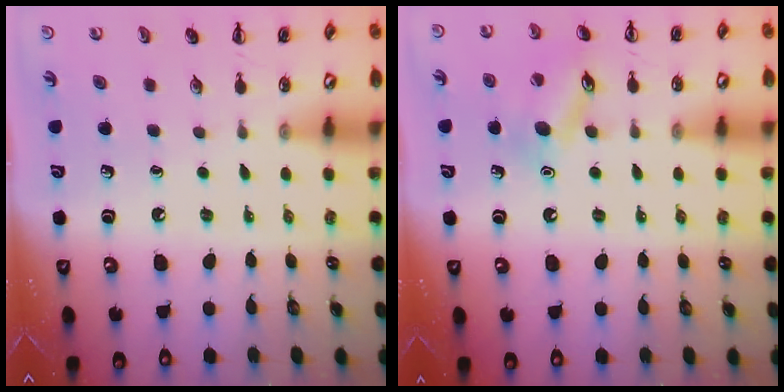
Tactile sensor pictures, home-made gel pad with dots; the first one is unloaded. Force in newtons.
{"total": 11.8, "press": 11.8, "slide": 1.1}